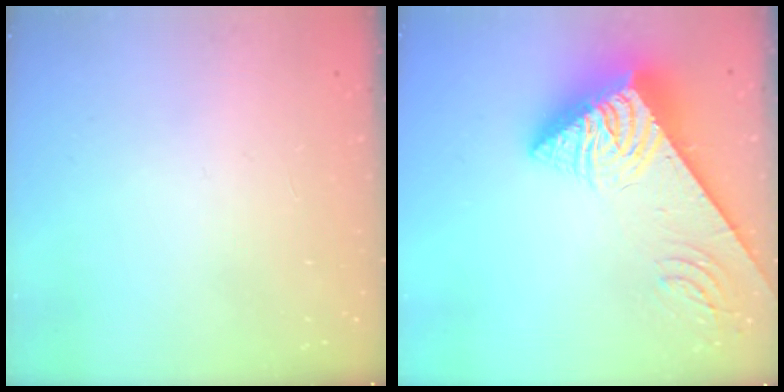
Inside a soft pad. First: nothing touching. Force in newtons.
{"total": 8.4, "press": 8.3, "slide": 1.1}